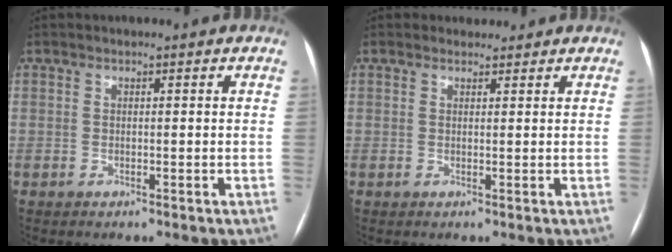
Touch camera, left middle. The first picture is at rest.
{"total": 1.4, "force": [1.3, 0.7, -0.2], "torque": [0.002, 0.006, 0.017]}